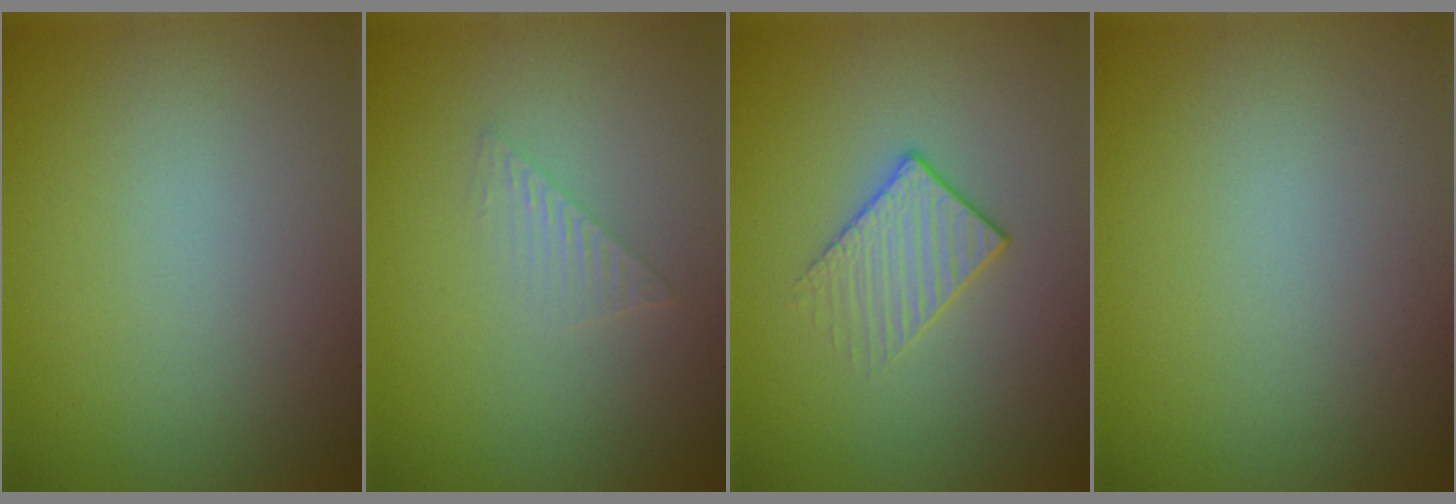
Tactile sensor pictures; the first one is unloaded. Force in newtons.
{"total": 1.4, "press": 1.4, "slide": 0.1}
{"total": 1.8, "press": 1.4, "slide": 1.1}
{"total": 0.0}